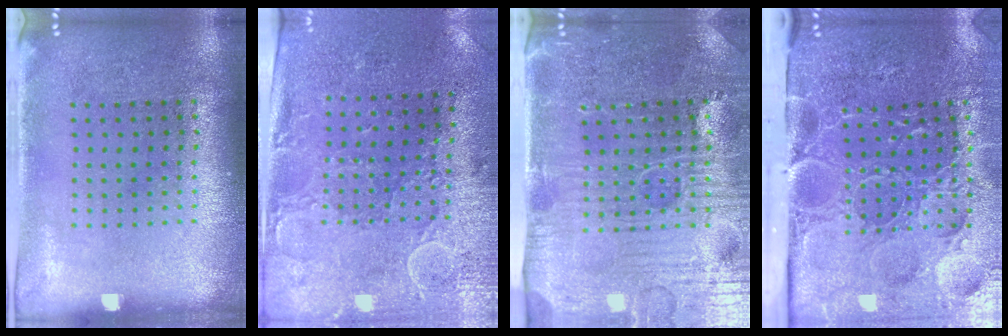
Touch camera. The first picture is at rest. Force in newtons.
{"total": 2.9, "press": 2.4, "slide": 1.7}
{"total": 4.9, "press": 4.4, "slide": 2.0}
{"total": 5.3, "press": 4.2, "slide": 3.2}